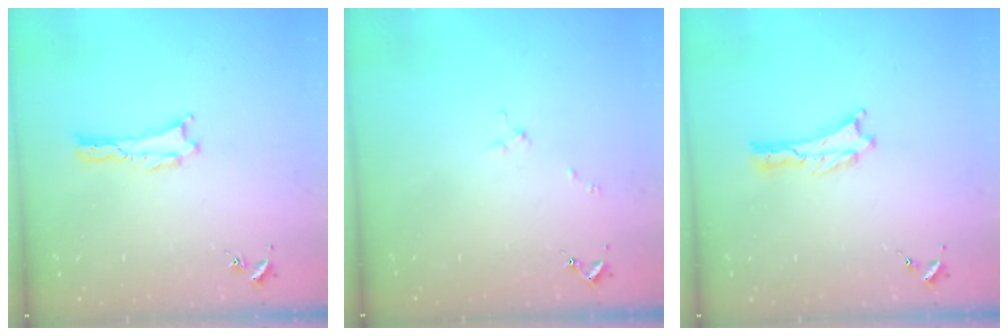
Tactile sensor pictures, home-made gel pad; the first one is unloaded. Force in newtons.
{"total": 1.7, "press": 1.7, "slide": 0.3}
{"total": 0.0}